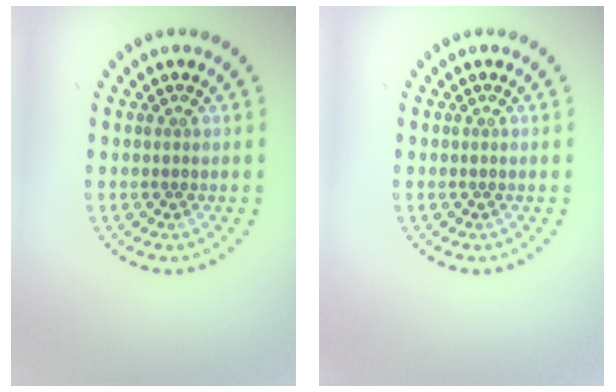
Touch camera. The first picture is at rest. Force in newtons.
{"total": 0.0}